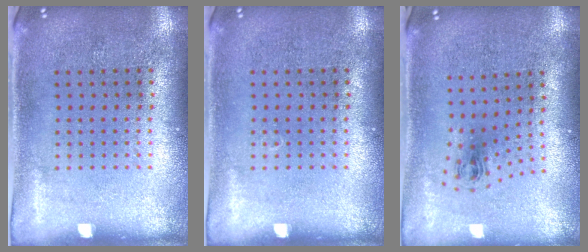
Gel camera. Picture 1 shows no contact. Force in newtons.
{"total": 0.0}
{"total": 0.9, "press": 0.4, "slide": 0.8}